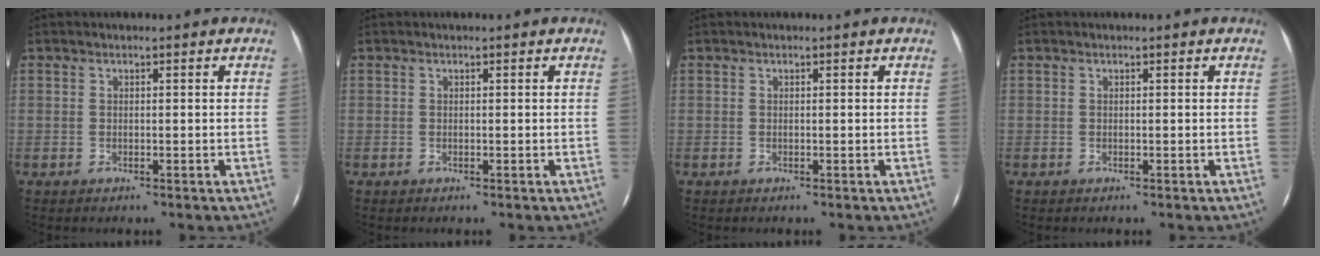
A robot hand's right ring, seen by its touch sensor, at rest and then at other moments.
{"total": 0.0}
{"total": 0.0}
{"total": 0.0}